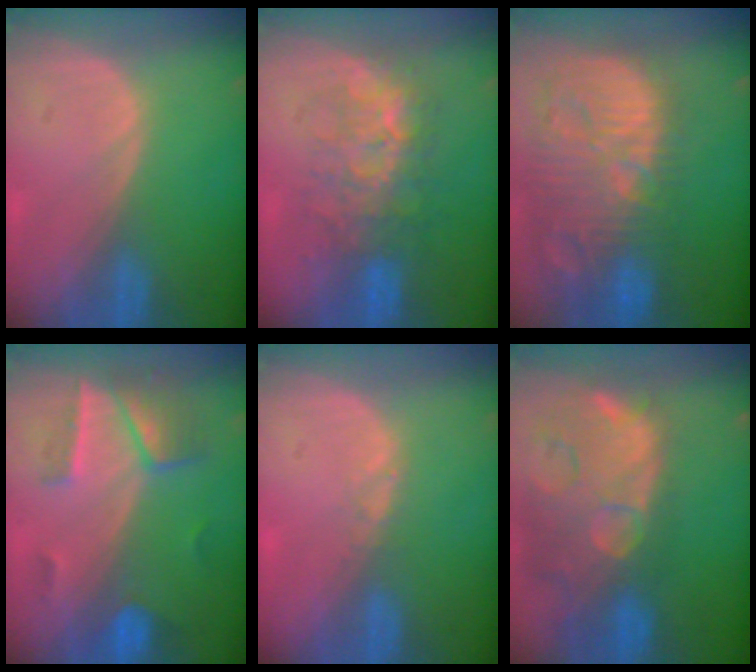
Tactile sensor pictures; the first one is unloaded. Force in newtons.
{"total": 7.8, "press": 7.7, "slide": 1.4}
{"total": 14.8, "press": 12.8, "slide": 7.3}
{"total": 7.2, "press": 6.4, "slide": 3.4}
{"total": 0.9, "press": 0.8, "slide": 0.5}
{"total": 14.9, "press": 11.9, "slide": 9.0}